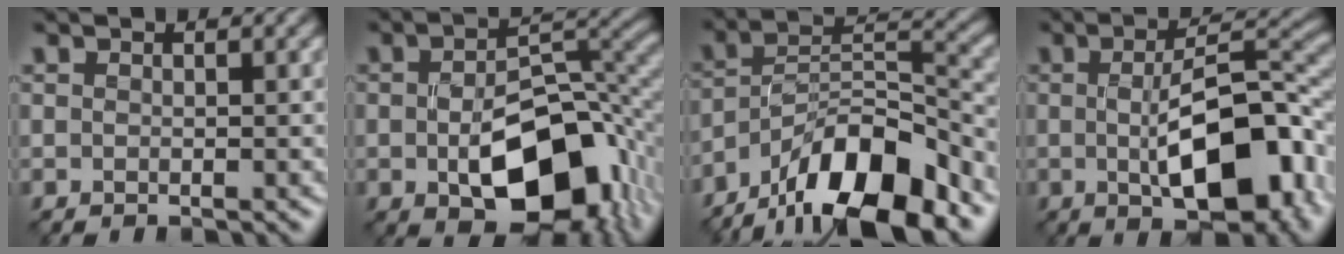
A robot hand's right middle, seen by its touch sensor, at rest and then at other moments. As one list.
[{"total": 11.8, "force": [-3.4, 6.4, 9.2], "torque": [-0.148, -0.018, -0.043]}, {"total": 12.7, "force": [-8.8, 4.2, 8.2], "torque": [-0.132, 0.016, -0.173]}, {"total": 10.6, "force": [-1.9, 3.9, 9.6], "torque": [-0.137, -0.001, -0.027]}]